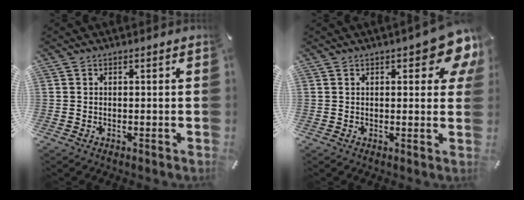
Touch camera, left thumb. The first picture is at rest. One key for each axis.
{"total": 9.2, "fx": 4.3, "fy": 3.6, "fz": 7.3, "tx": -0.088, "ty": -0.024, "tz": 0.069}